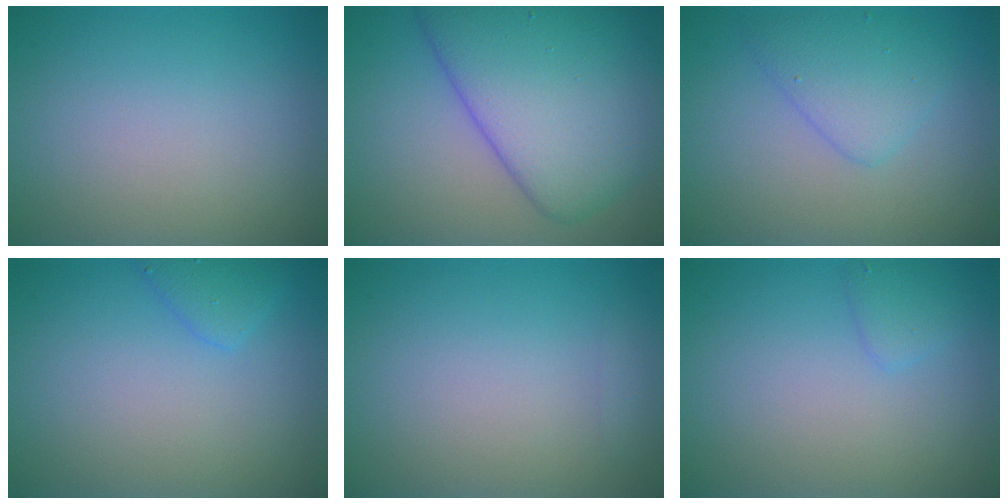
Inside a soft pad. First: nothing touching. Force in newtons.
{"total": 9.9, "press": 9.9, "slide": 0.3}
{"total": 3.0, "press": 3.0, "slide": 0.2}
{"total": 1.7, "press": 1.7, "slide": 0.1}
{"total": 0.7, "press": 0.7, "slide": 0.1}
{"total": 1.2, "press": 1.2, "slide": 0.1}